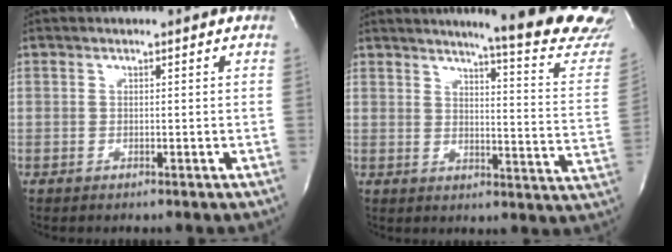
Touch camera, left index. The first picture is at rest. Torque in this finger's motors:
{"motor_torque": [0.46, -0.54, 0.58, 0.10]}